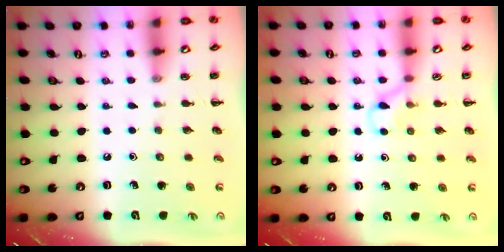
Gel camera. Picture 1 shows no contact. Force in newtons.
{"total": 4.8, "press": 4.6, "slide": 1.3}